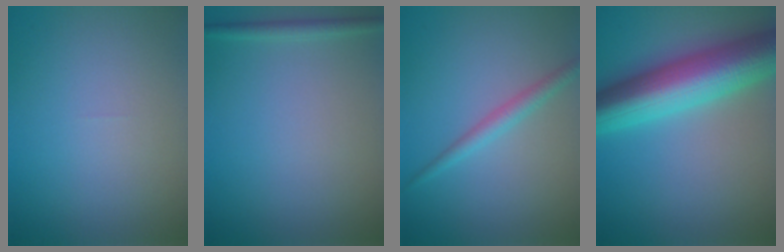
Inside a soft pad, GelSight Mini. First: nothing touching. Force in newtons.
{"total": 1.3, "press": 1.3, "slide": 0.1}
{"total": 1.8, "press": 1.8, "slide": 0.1}
{"total": 10.6, "press": 10.6, "slide": 0.1}